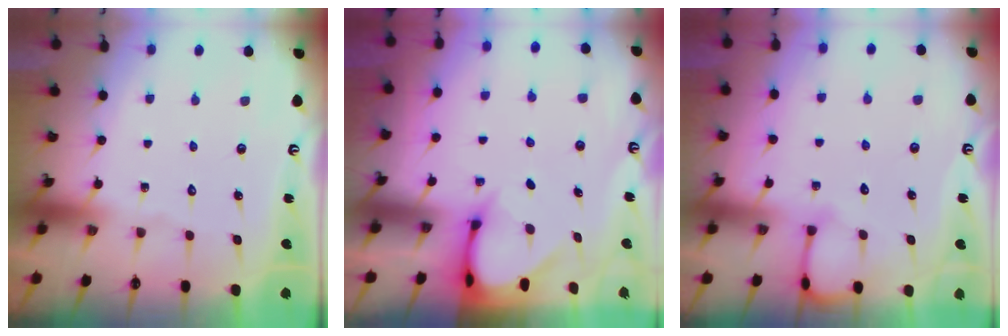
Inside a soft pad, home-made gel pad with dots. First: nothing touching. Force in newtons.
{"total": 3.5, "press": 3.5, "slide": 0.2}
{"total": 4.5, "press": 4.5, "slide": 0.4}